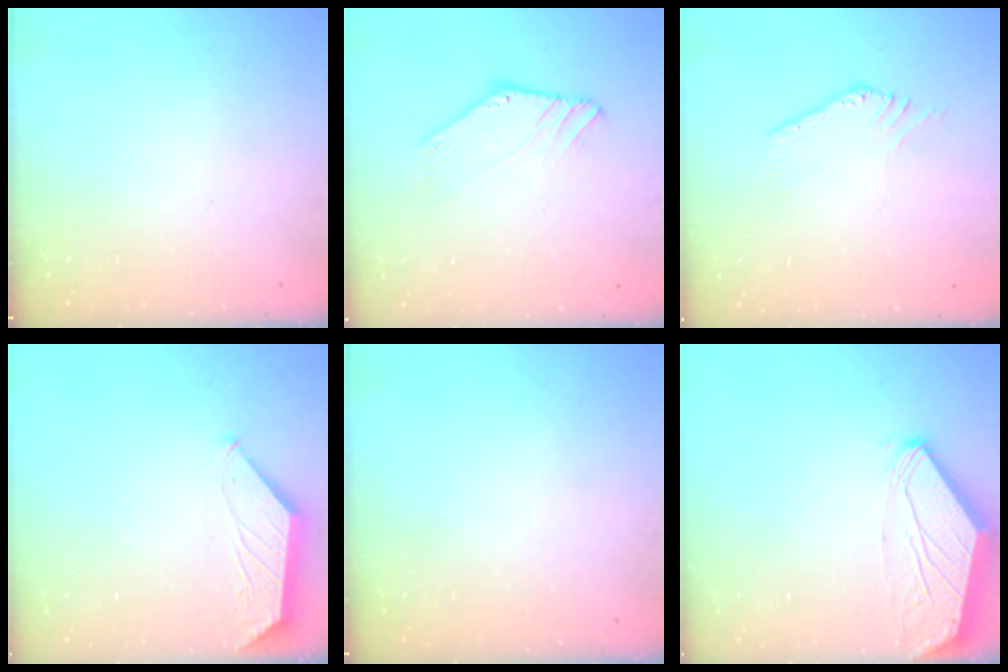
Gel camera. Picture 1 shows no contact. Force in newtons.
{"total": 1.2, "press": 1.2, "slide": 0.1}
{"total": 0.7, "press": 0.7, "slide": 0.1}
{"total": 0.8, "press": 0.7, "slide": 0.1}
{"total": 0.0}
{"total": 0.0}